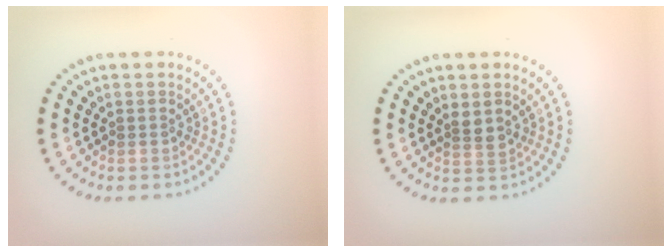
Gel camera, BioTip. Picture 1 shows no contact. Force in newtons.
{"total": 1.6, "press": 1.3, "slide": 0.9}